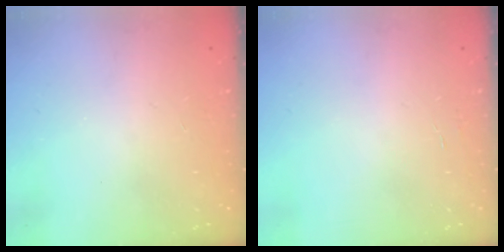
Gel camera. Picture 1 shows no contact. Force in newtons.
{"total": 1.3, "press": 1.3, "slide": 0.1}